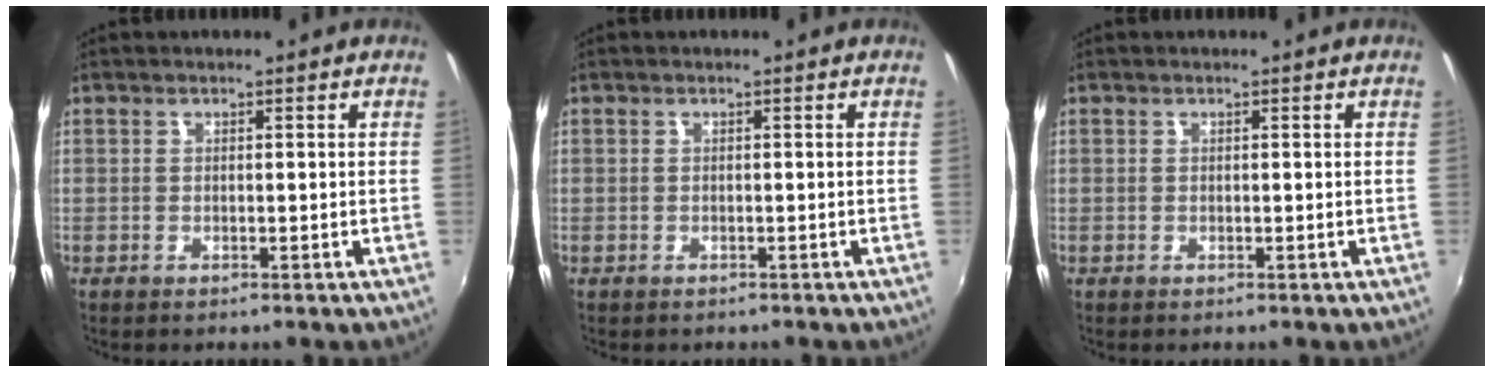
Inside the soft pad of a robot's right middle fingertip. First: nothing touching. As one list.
[{"total": 0.7, "force": [-0.5, 0.5, 0.0], "torque": [-0.002, -0.001, -0.007]}, {"total": 0.0}]